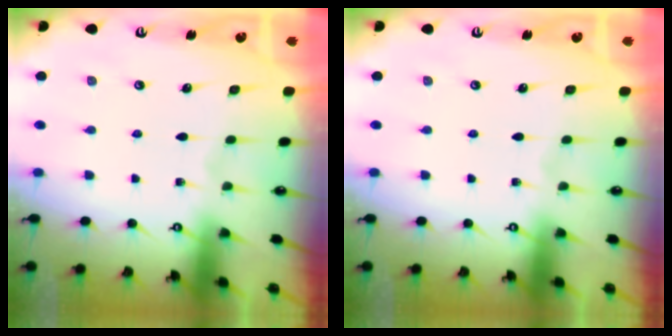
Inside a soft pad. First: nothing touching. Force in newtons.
{"total": 0.0}